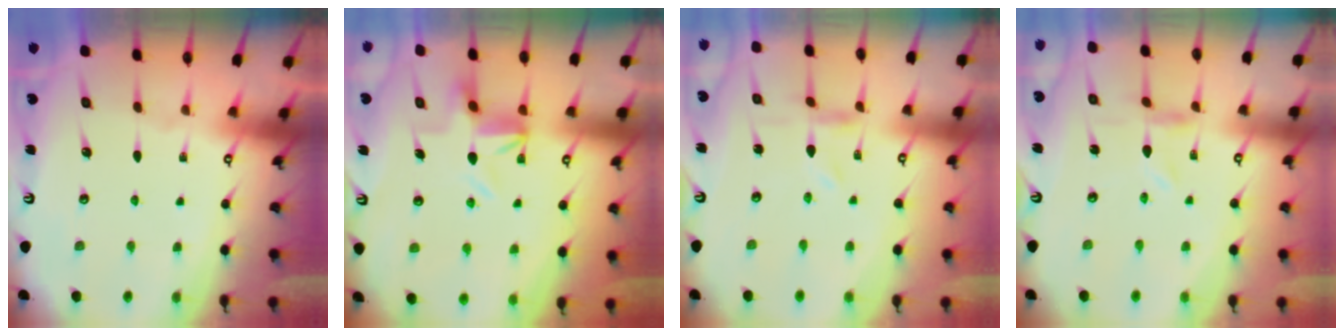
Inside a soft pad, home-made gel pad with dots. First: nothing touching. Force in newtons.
{"total": 5.3, "press": 5.1, "slide": 1.2}
{"total": 0.0}
{"total": 0.0}